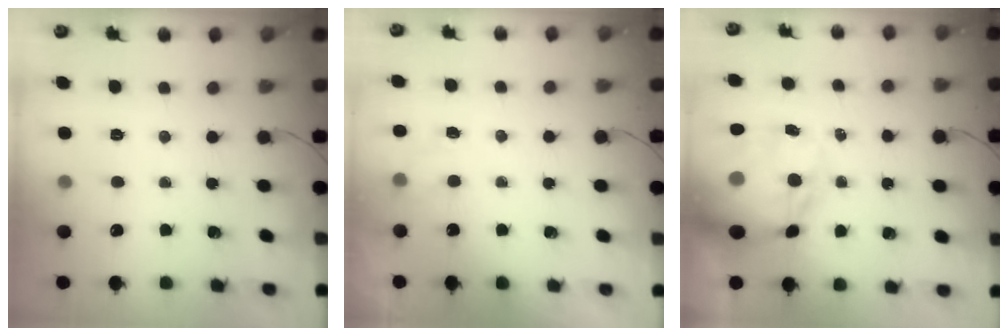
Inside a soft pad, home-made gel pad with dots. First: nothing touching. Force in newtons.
{"total": 2.5, "press": 1.9, "slide": 1.6}
{"total": 18.8, "press": 18.4, "slide": 3.9}